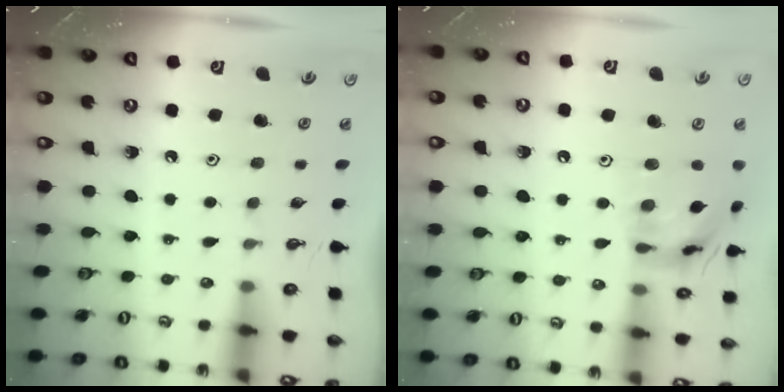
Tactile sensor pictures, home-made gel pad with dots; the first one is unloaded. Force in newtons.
{"total": 16.0, "press": 16.0, "slide": 1.6}